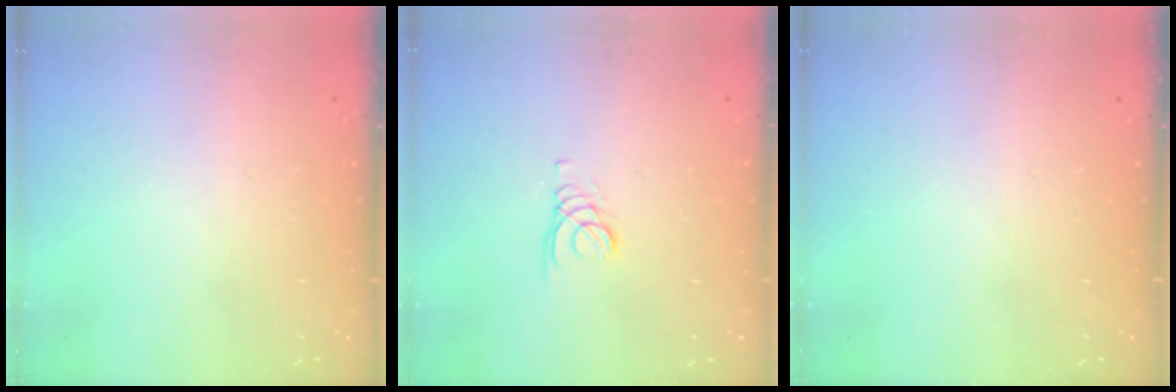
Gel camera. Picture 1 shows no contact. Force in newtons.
{"total": 1.6, "press": 1.6, "slide": 0.2}
{"total": 0.0}